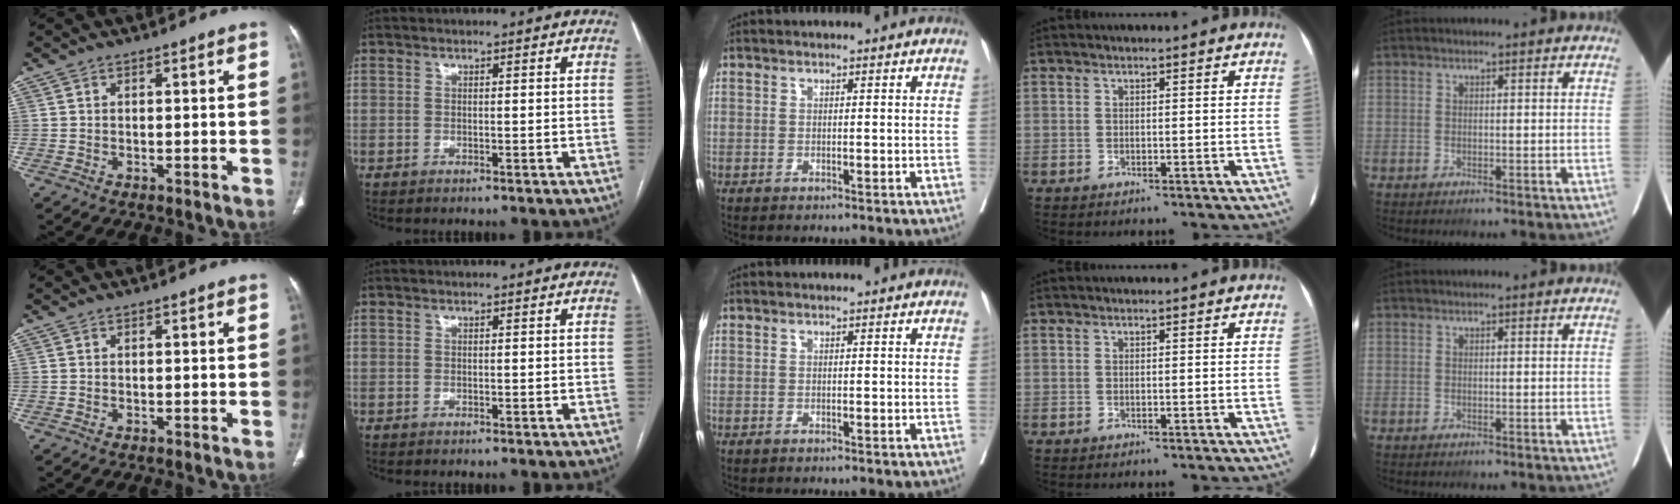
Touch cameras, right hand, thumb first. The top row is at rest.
{}